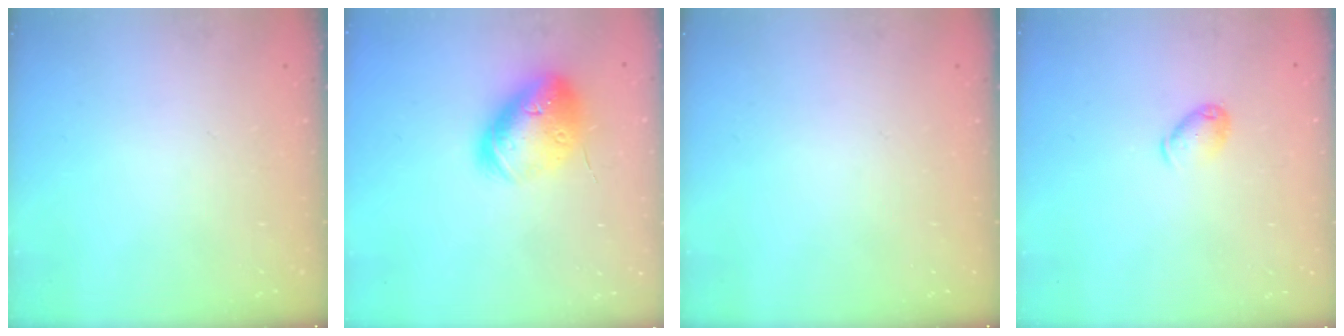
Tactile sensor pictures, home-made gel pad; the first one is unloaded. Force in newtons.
{"total": 19.2, "press": 18.9, "slide": 3.0}
{"total": 0.0}
{"total": 5.6, "press": 5.5, "slide": 1.2}